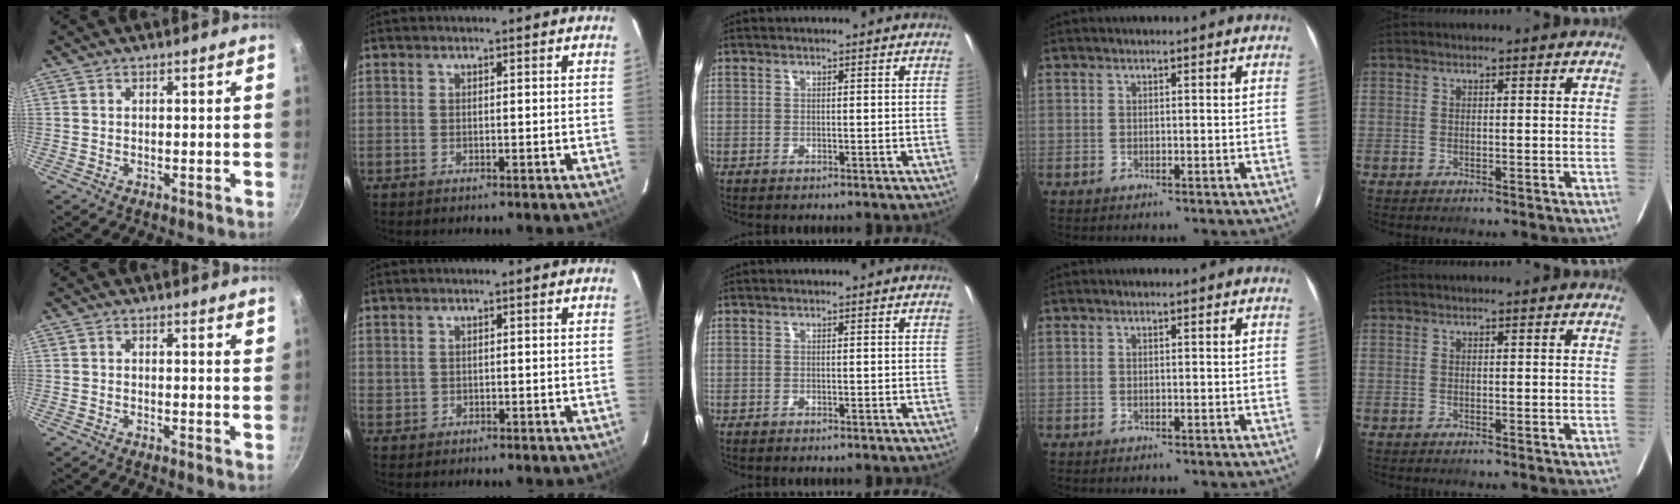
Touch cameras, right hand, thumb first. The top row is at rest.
{"thumb": {"total": 1.2, "force": [0.8, 0.4, 0.9], "torque": [-0.009, -0.003, 0.007]}, "index": {"total": 0.8, "force": [0.3, 0.7, 0.2], "torque": [-0.002, 0.004, 0.008]}}